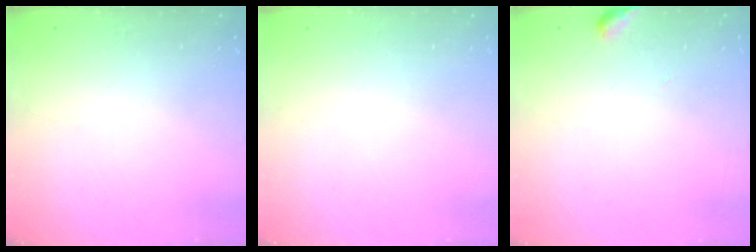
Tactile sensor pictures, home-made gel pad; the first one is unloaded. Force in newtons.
{"total": 0.0}
{"total": 2.6, "press": 2.6, "slide": 0.3}